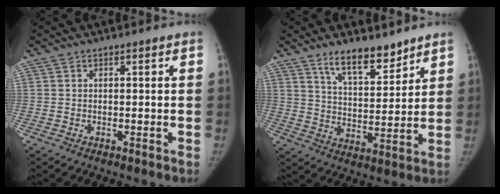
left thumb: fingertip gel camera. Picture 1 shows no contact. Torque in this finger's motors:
{"motor_torque": [0.52, -0.33, 0.76, -0.63, 0.21]}